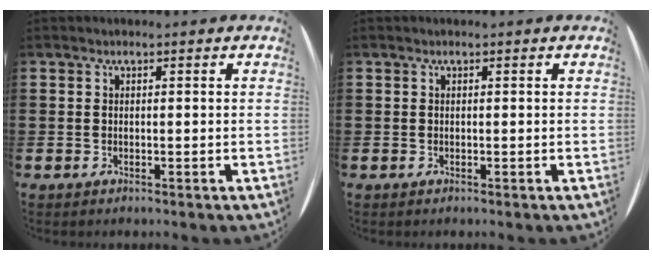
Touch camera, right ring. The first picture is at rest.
{"total": 0.0}